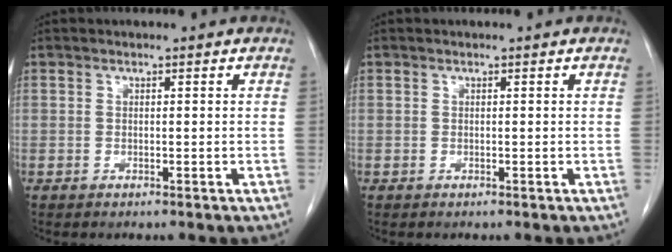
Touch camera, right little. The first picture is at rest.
{"total": 0.0}